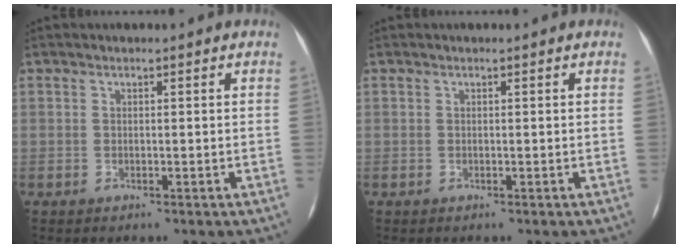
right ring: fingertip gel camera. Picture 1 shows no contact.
{"total": 0.0}